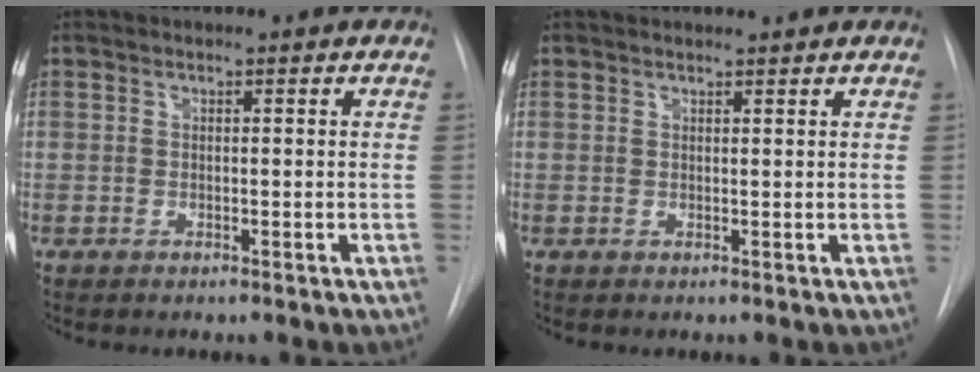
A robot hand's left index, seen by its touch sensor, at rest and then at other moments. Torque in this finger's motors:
{"motor_torque": [0.35, -0.73, -0.06, -0.02]}